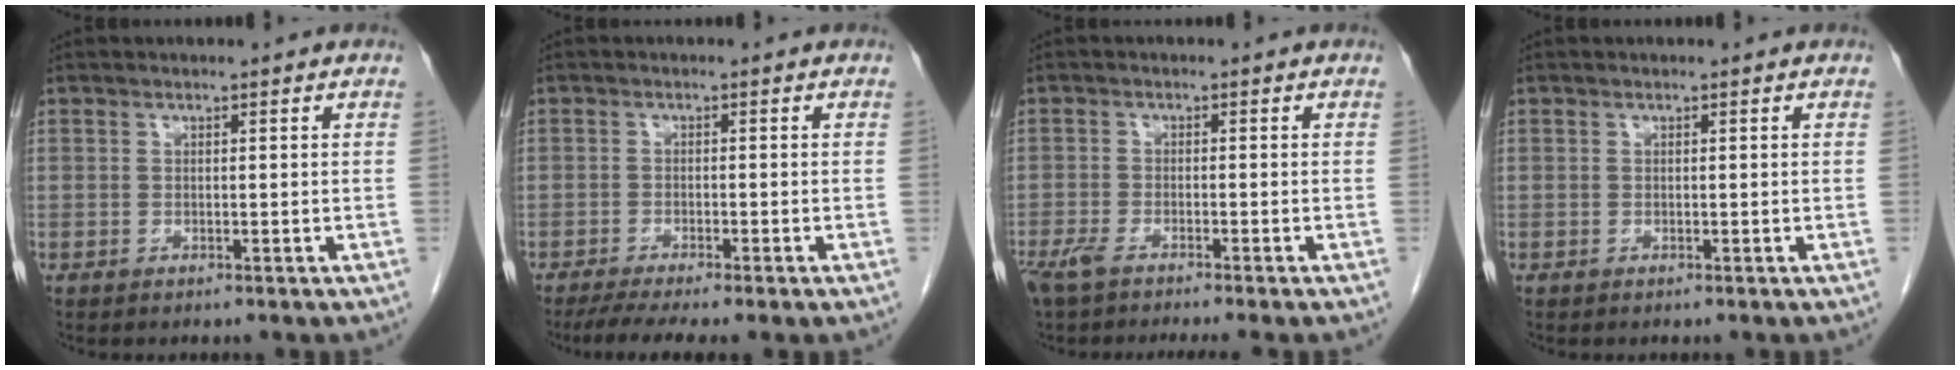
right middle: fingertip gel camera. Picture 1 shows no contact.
{"total": 6.0, "force": [-4.5, 0.1, 4.0], "torque": [-0.060, -0.011, -0.070]}
{"total": 6.3, "force": [-5.1, 0.3, 3.7], "torque": [-0.058, -0.013, -0.085]}
{"total": 0.0}